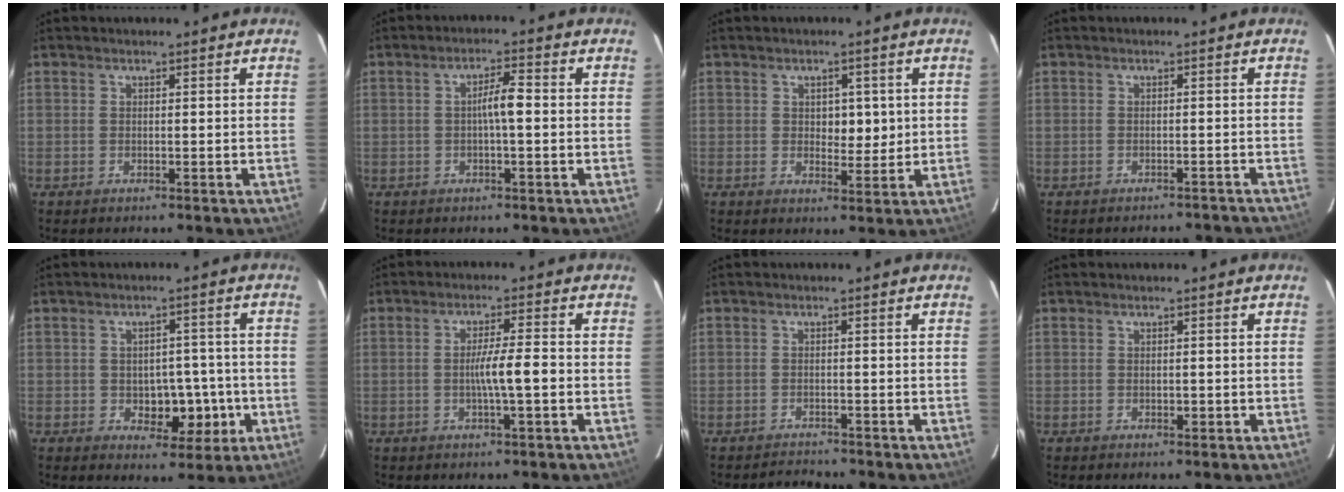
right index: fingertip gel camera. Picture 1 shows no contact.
{"total": 3.6, "force": [-0.2, 0.3, 3.6], "torque": [-0.062, 0.007, -0.005]}
{"total": 3.8, "force": [0.7, 2.4, 2.9], "torque": [-0.032, -0.002, 0.014]}
{"total": 6.9, "force": [-6.6, 1.7, 1.0], "torque": [-0.006, -0.001, -0.065]}
{"total": 6.7, "force": [-1.6, 4.4, 4.7], "torque": [-0.048, 0.017, -0.010]}
{"total": 5.0, "force": [-0.9, -0.1, 4.9], "torque": [-0.085, 0.000, -0.018]}
{"total": 1.8, "force": [-1.7, 0.0, -0.4], "torque": [0.005, -0.011, -0.024]}
{"total": 0.5, "force": [-0.1, 0.4, 0.4], "torque": [-0.004, 0.002, -0.001]}